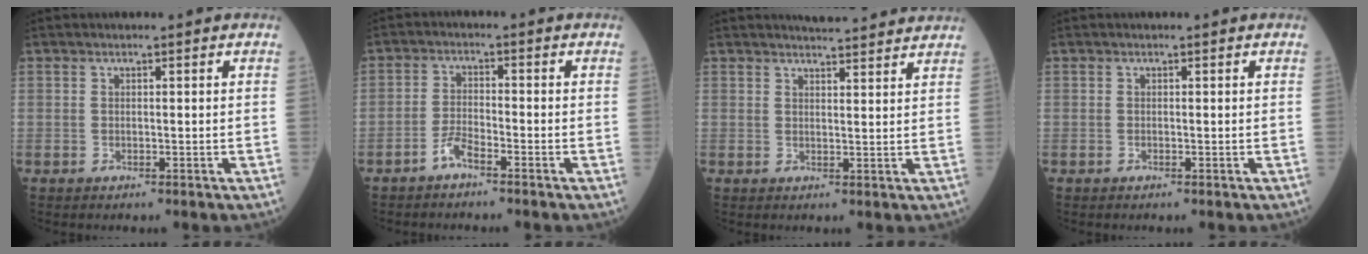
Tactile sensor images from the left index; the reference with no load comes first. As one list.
[{"total": 2.9, "force": [-2.3, 0.3, 1.7], "torque": [-0.040, -0.001, -0.049]}, {"total": 7.2, "force": [6.9, 0.6, 2.1], "torque": [-0.032, 0.012, 0.080]}, {"total": 0.0}]